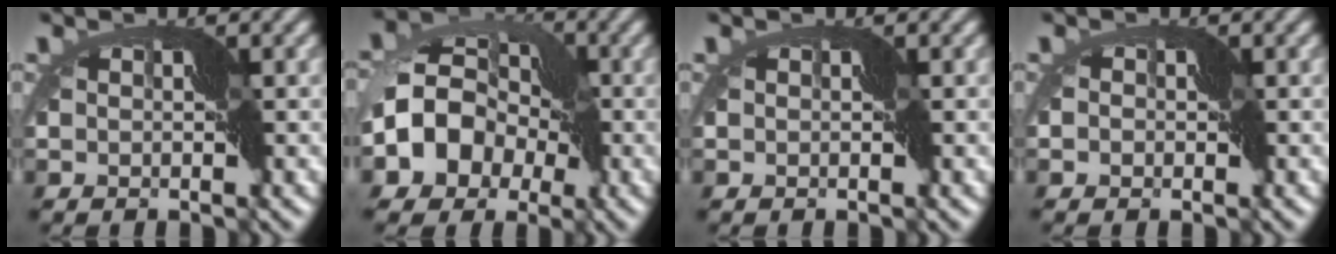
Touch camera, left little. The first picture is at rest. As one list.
[{"total": 9.2, "force": [-1.8, 6.8, 5.8], "torque": [-0.099, -0.004, -0.055]}, {"total": 0.0}, {"total": 1.0, "force": [-0.4, 0.8, 0.4], "torque": [-0.001, 0.006, -0.012]}]